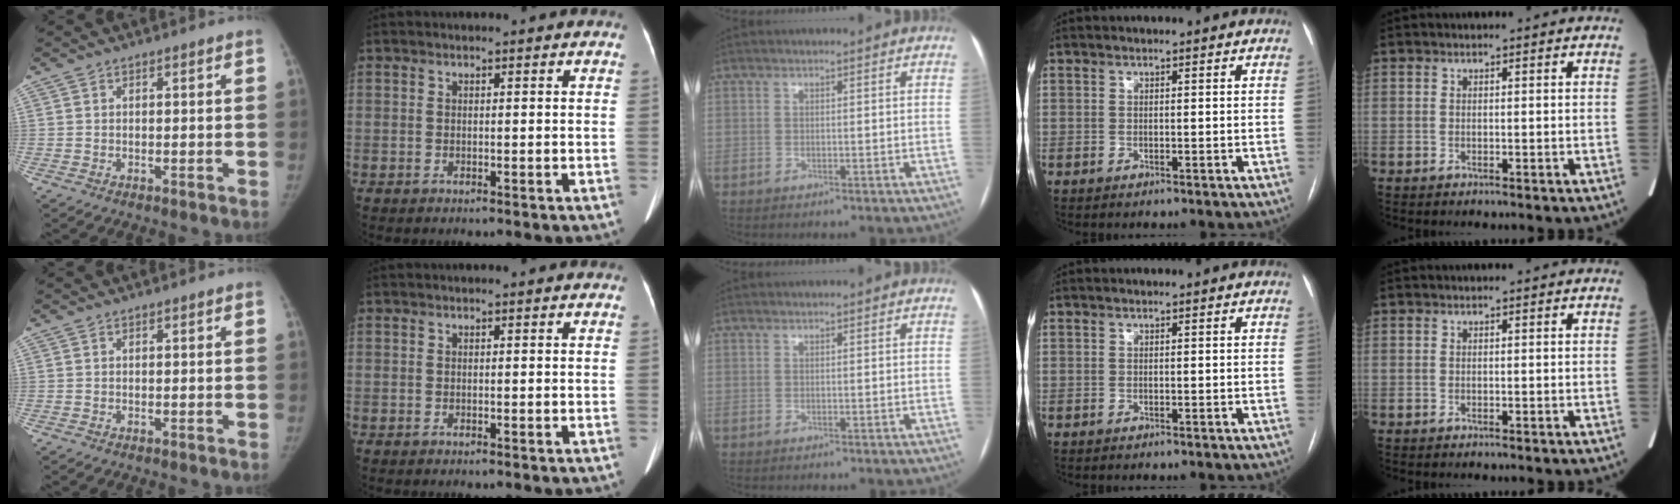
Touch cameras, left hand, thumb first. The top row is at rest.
{}